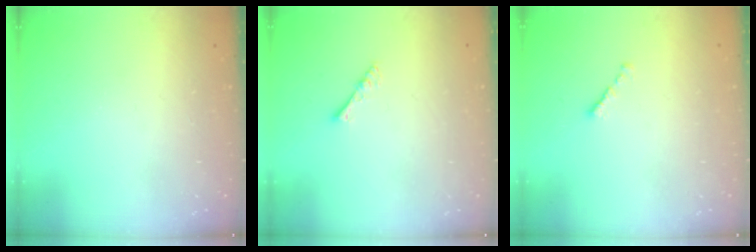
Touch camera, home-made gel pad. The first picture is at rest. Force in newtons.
{"total": 4.0, "press": 3.9, "slide": 0.6}
{"total": 1.3, "press": 1.1, "slide": 0.6}